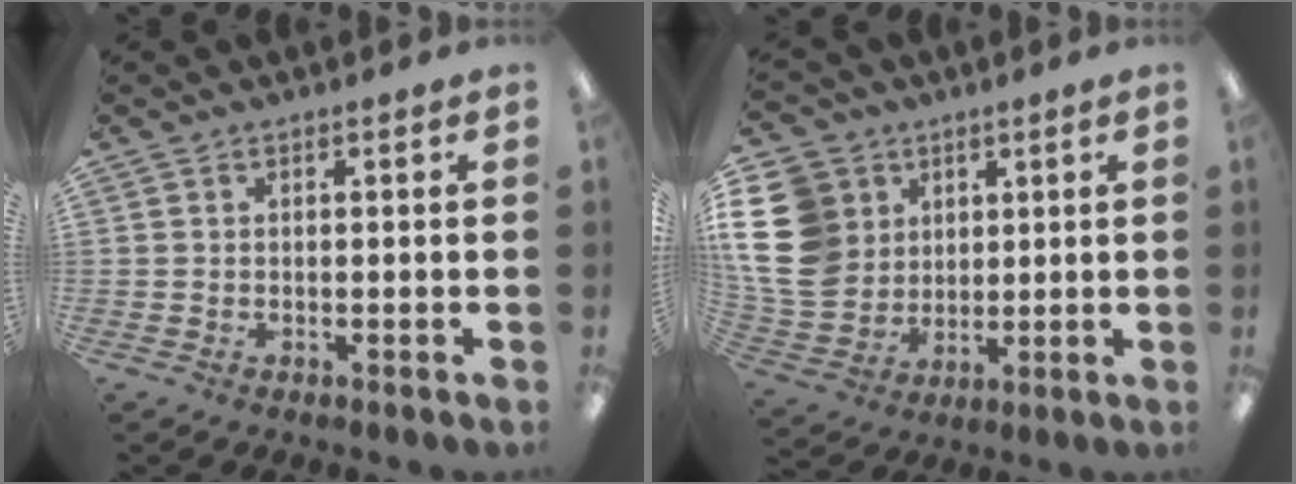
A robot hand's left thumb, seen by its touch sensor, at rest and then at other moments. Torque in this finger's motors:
{"motor_torque": [1.15, 1.09, 1.62, -1.15, 1.05]}